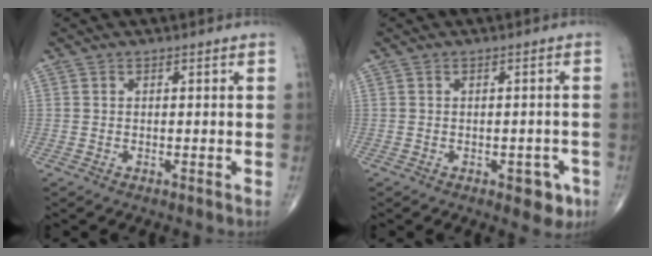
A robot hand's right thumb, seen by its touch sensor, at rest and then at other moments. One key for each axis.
{"total": 4.3, "fx": -2.0, "fy": 2.3, "fz": 3.0, "tx": -0.010, "ty": 0.007, "tz": -0.021}